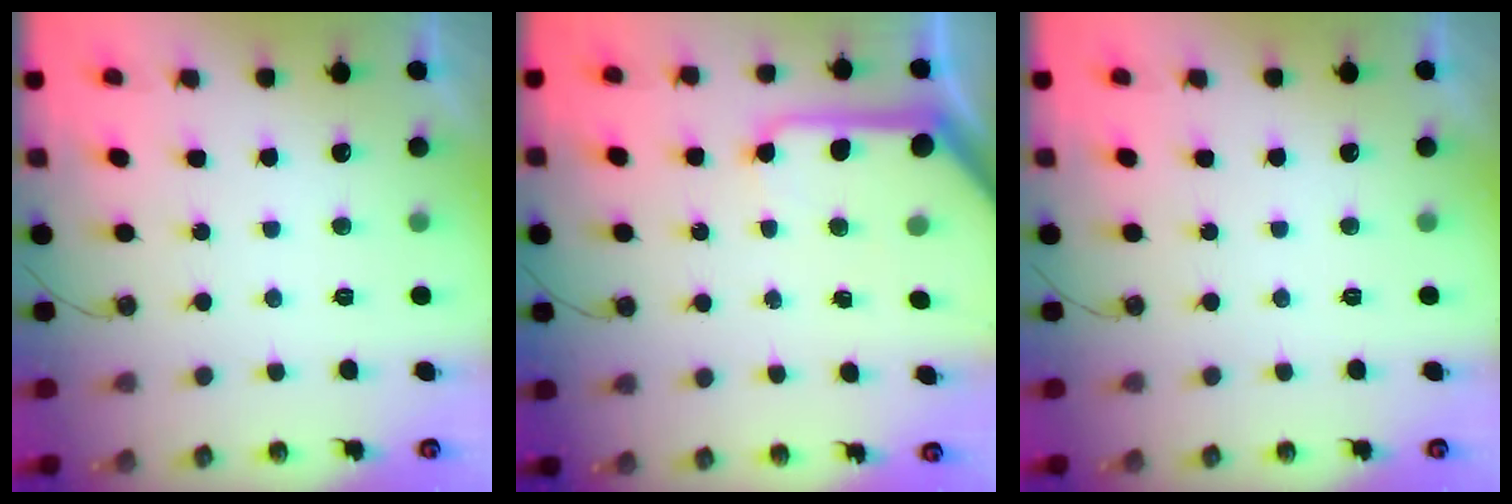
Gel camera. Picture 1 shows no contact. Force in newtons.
{"total": 11.1, "press": 11.0, "slide": 1.3}
{"total": 0.0}